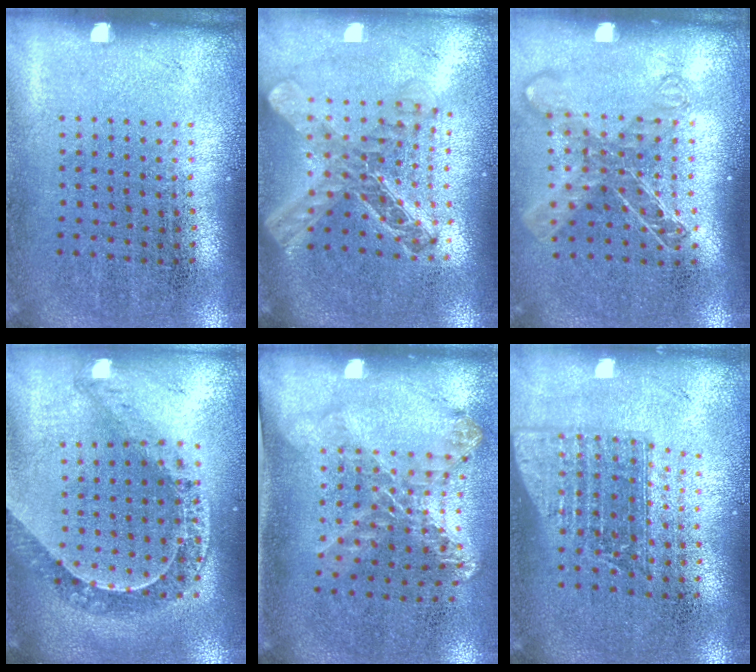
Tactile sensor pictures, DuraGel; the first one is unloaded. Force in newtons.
{"total": 2.3, "press": 1.9, "slide": 1.3}
{"total": 1.5, "press": 1.2, "slide": 0.9}
{"total": 1.1, "press": 1.1, "slide": 0.2}
{"total": 1.7, "press": 1.3, "slide": 1.1}
{"total": 1.6, "press": 1.2, "slide": 1.0}